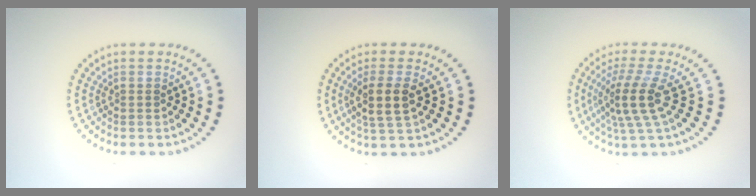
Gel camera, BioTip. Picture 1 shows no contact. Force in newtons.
{"total": 2.8, "press": 2.4, "slide": 1.5}
{"total": 4.2, "press": 2.9, "slide": 3.0}